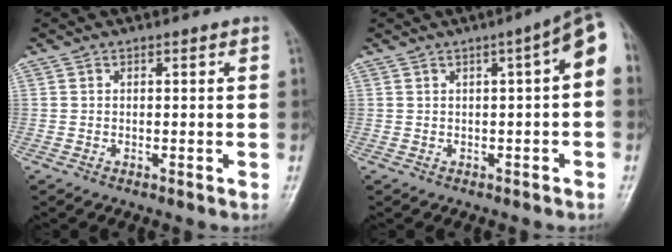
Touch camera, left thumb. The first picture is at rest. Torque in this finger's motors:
{"motor_torque": [0.03, 0.46, 0.42, 0.36, 0.10]}